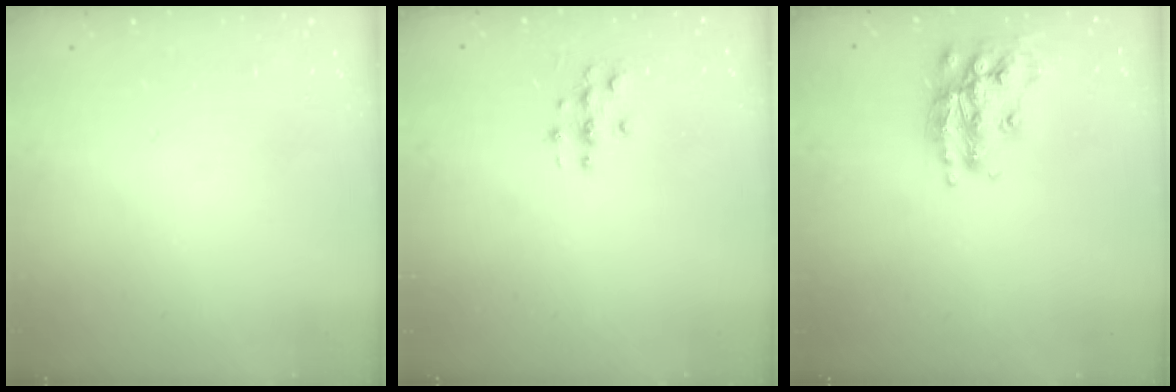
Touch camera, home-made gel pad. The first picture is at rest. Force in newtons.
{"total": 2.8, "press": 2.8, "slide": 0.3}
{"total": 17.2, "press": 17.2, "slide": 1.2}